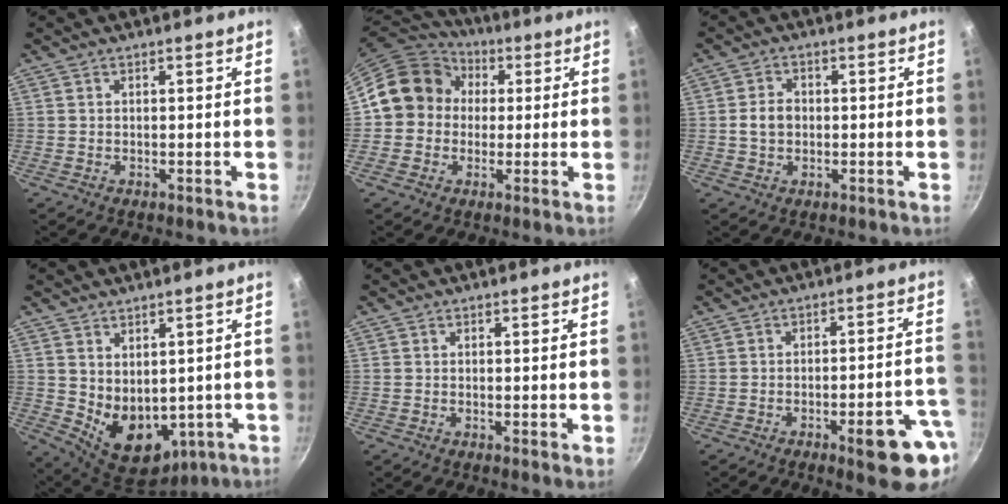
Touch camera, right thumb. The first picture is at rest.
{"total": 13.2, "force": [1.5, 11.8, 5.7], "torque": [-0.058, 0.029, 0.005]}
{"total": 4.2, "force": [-0.2, 3.3, 2.6], "torque": [-0.035, 0.011, -0.008]}
{"total": 11.5, "force": [0.8, 8.2, 8.0], "torque": [-0.098, -0.032, 0.044]}
{"total": 1.1, "force": [0.0, 0.2, 1.0], "torque": [-0.015, -0.007, -0.003]}
{"total": 12.2, "force": [-5.3, 3.2, 10.6], "torque": [-0.107, 0.034, -0.065]}